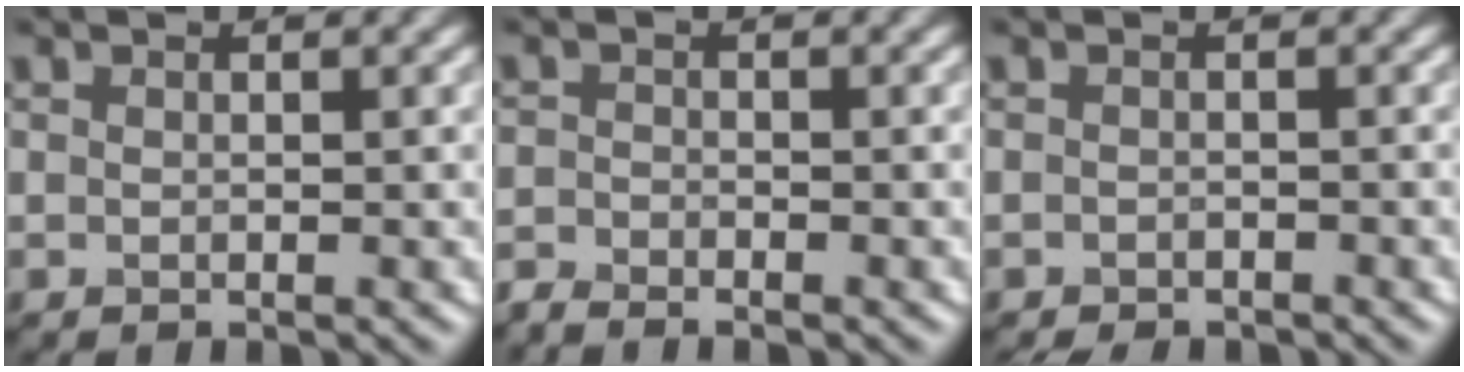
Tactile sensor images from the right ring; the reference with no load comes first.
{"total": 1.9, "force": [-1.8, 0.2, 0.4], "torque": [-0.010, -0.004, -0.043]}
{"total": 1.3, "force": [-1.2, 0.4, 0.2], "torque": [0.000, -0.002, -0.020]}